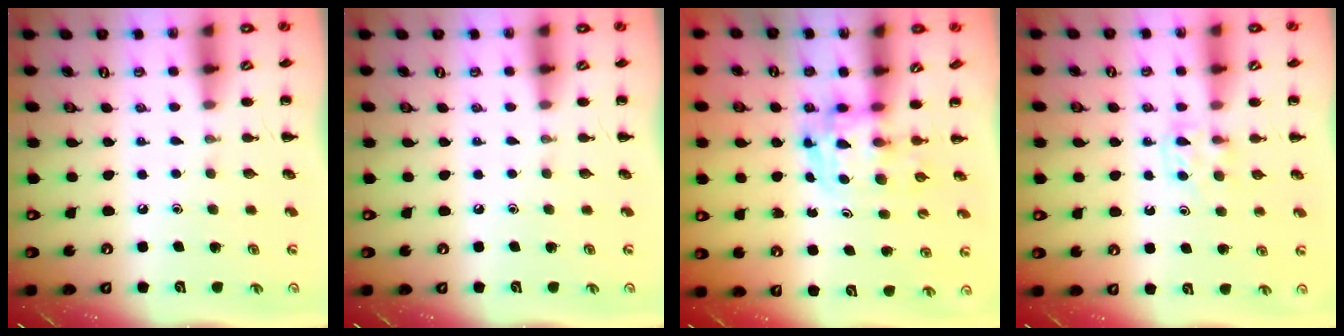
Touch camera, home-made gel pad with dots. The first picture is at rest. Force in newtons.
{"total": 0.0}
{"total": 3.7, "press": 3.7, "slide": 0.6}
{"total": 3.6, "press": 3.3, "slide": 1.3}